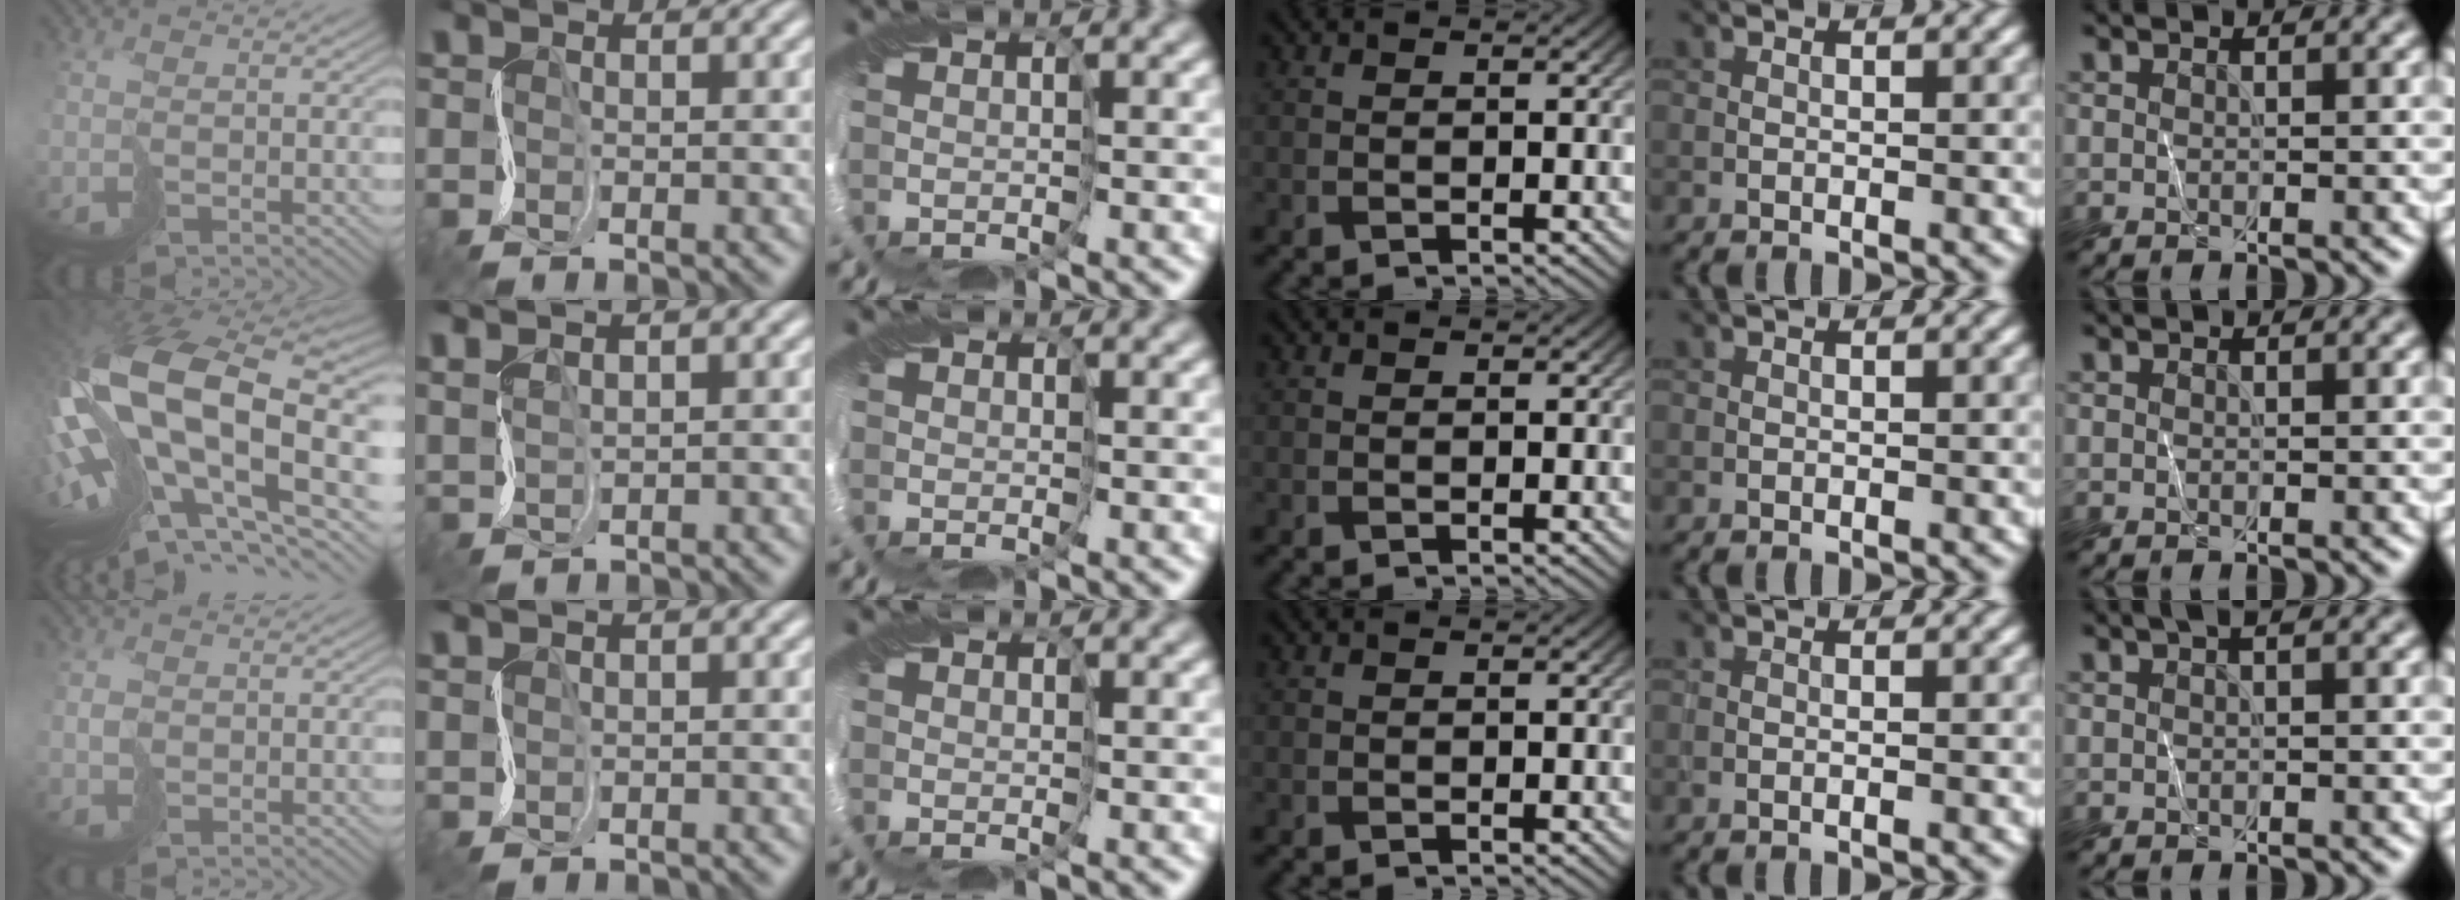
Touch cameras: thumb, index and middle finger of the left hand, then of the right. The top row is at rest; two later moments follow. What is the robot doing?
{"motion": "cut", "object": "bubble wrap"}